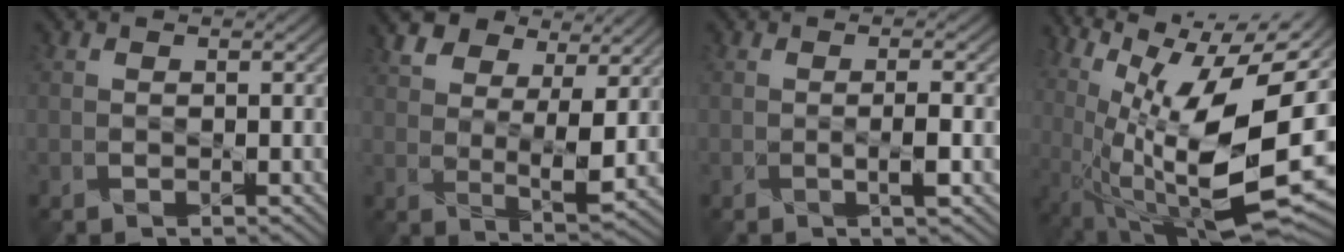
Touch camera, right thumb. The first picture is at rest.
{"total": 9.4, "force": [5.8, 4.0, 6.2], "torque": [-0.142, 0.012, 0.115]}
{"total": 2.5, "force": [-0.5, 0.0, 2.4], "torque": [-0.041, 0.006, -0.005]}
{"total": 16.6, "force": [1.9, 4.6, 15.8], "torque": [-0.276, 0.007, 0.052]}